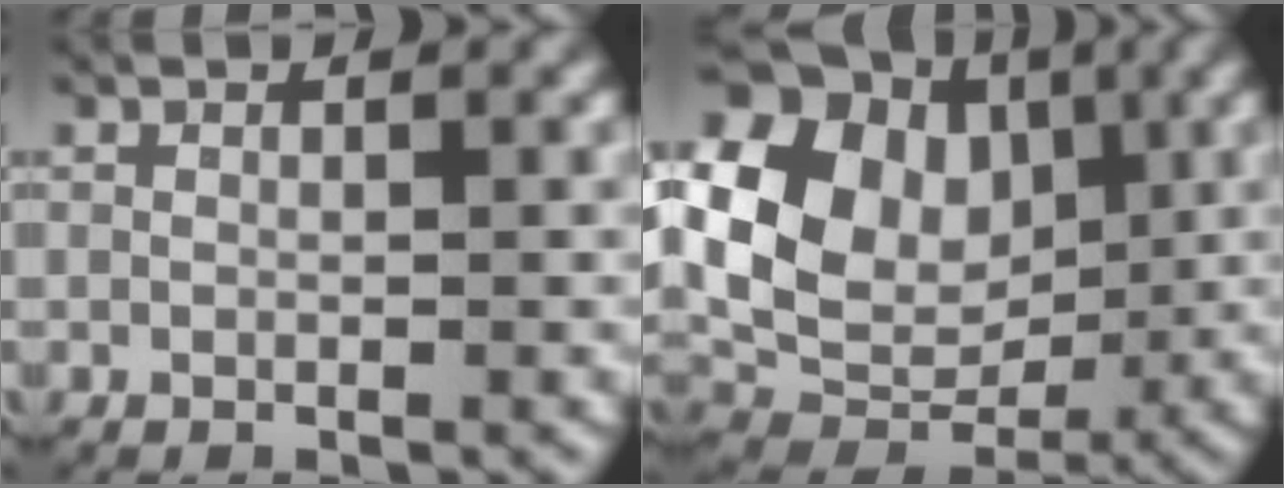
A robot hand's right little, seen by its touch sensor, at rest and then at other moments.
{"total": 17.0, "force": [1.8, 14.0, 9.5], "torque": [-0.204, -0.016, 0.023]}